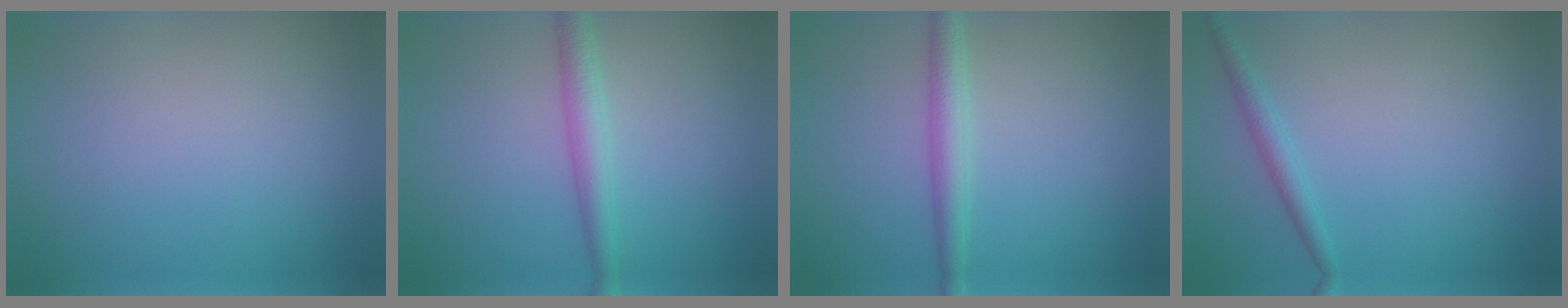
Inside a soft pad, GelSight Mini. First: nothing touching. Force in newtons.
{"total": 2.7, "press": 2.7, "slide": 0.1}
{"total": 2.7, "press": 2.7, "slide": 0.0}
{"total": 1.7, "press": 1.7, "slide": 0.0}